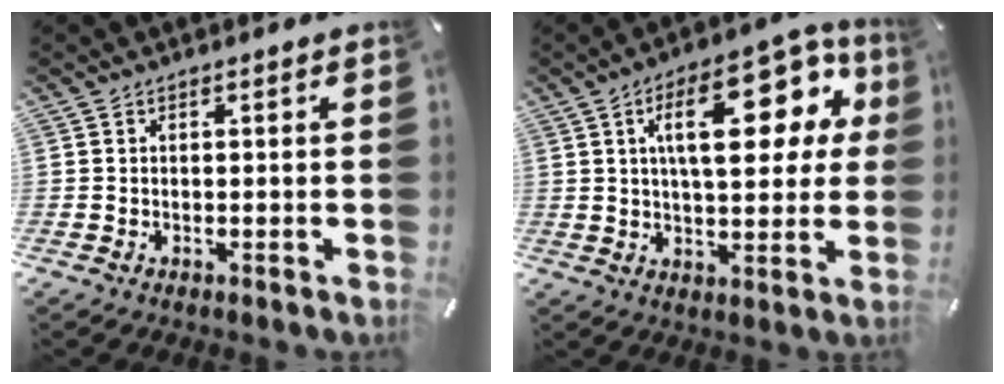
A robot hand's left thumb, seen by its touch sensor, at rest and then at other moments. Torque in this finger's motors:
{"motor_torque": [0.75, 1.18, 2.25, -0.51, 0.62]}